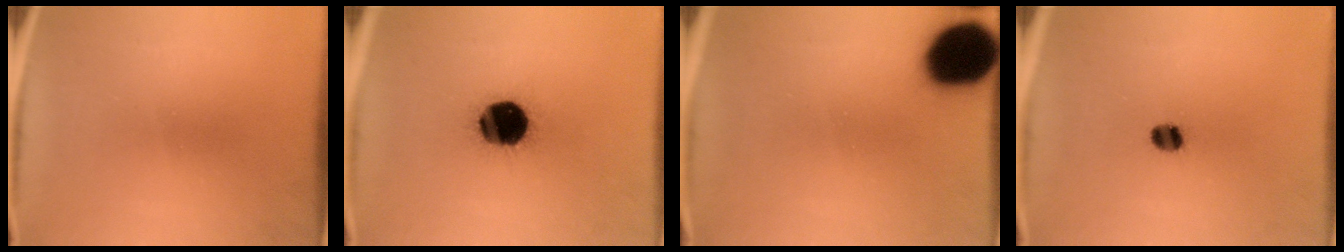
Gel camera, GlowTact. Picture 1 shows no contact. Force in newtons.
{"total": 19.9}
{"total": 19.0}
{"total": 3.5}